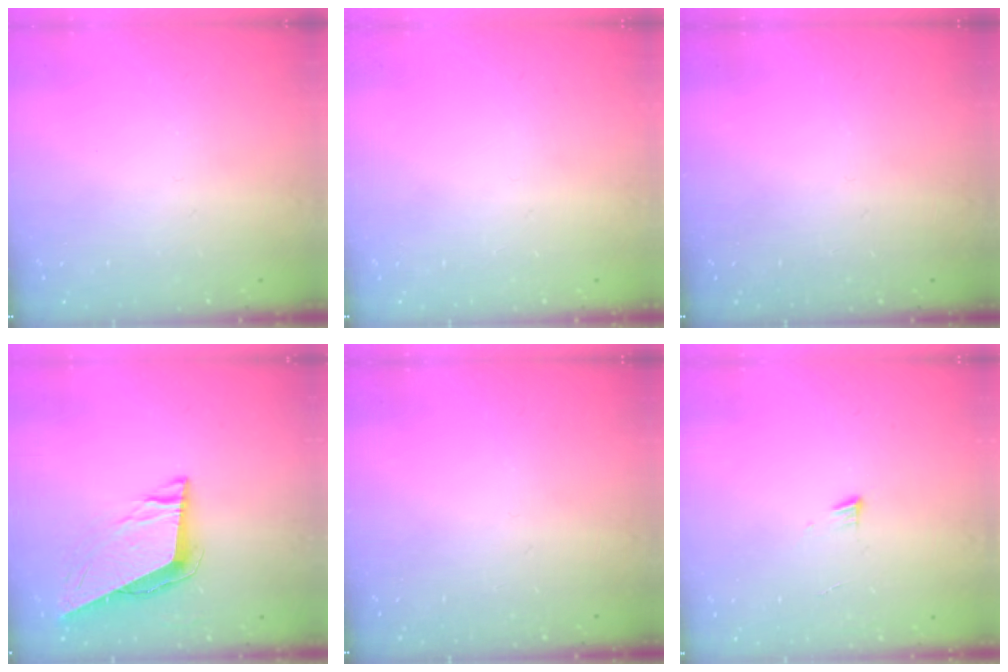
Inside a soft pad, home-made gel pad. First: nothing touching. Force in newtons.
{"total": 0.0}
{"total": 0.0}
{"total": 9.2, "press": 8.9, "slide": 2.2}
{"total": 0.0}
{"total": 3.5, "press": 3.4, "slide": 0.4}